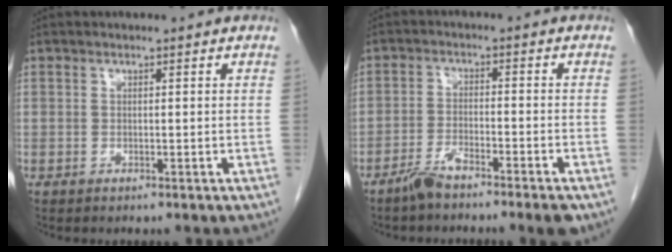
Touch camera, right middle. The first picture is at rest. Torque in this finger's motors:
{"motor_torque": [0.06, -0.05, 0.08, 0.03]}